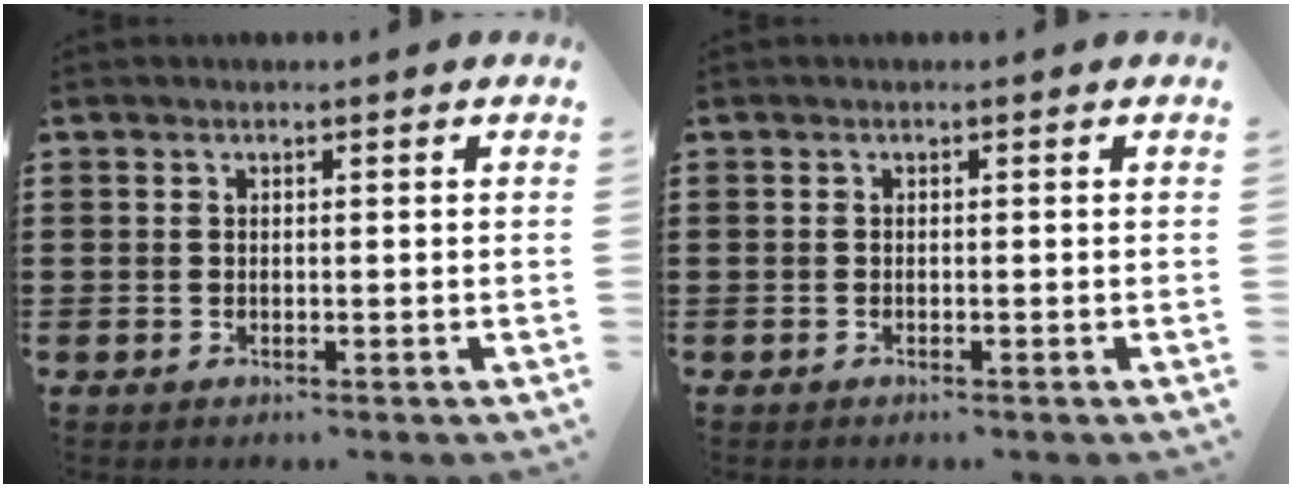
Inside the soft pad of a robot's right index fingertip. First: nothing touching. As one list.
[{"total": 0.0}]